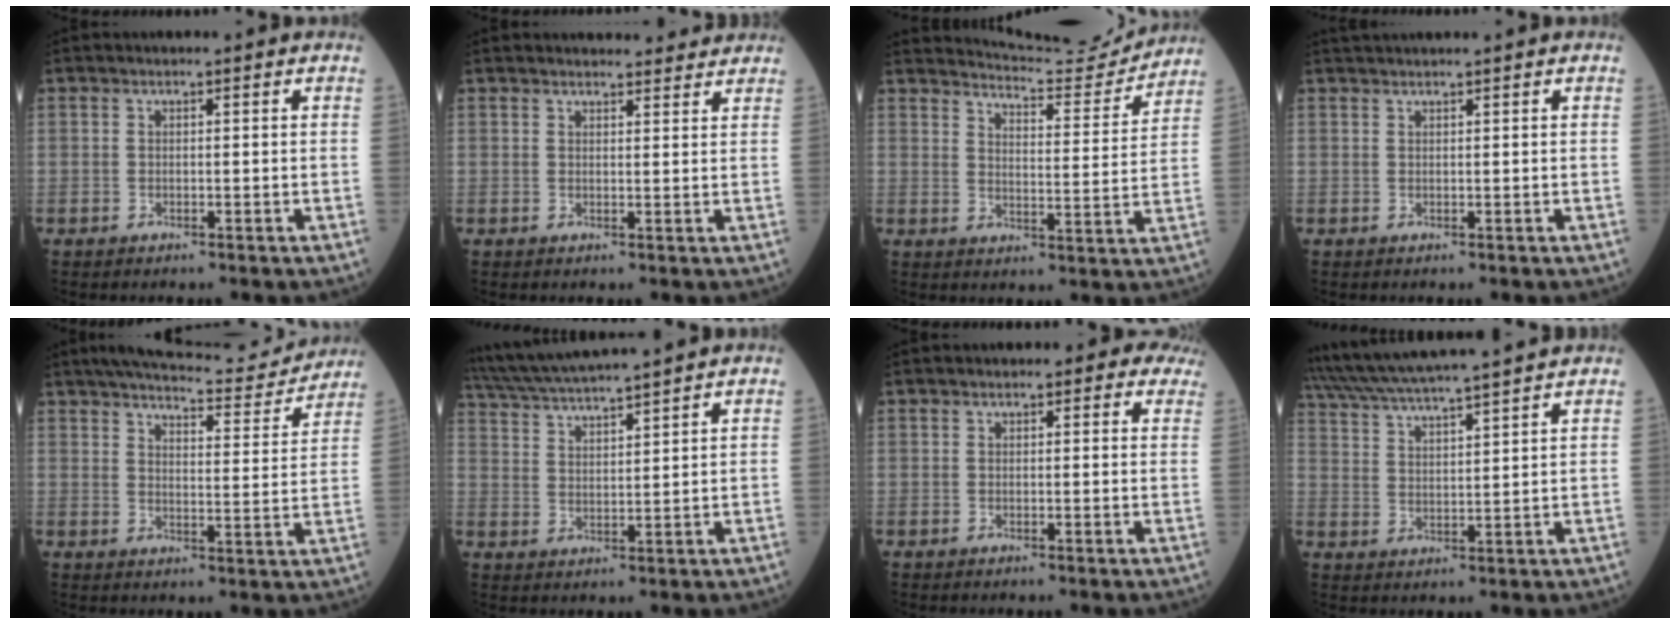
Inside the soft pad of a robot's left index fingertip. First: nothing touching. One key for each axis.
{"total": 8.6, "fx": 8.1, "fy": 1.9, "fz": 2.2, "tx": -0.018, "ty": 0.014, "tz": 0.089}
{"total": 11.4, "fx": 11.4, "fy": -0.4, "fz": 0.8, "tx": -0.020, "ty": -0.025, "tz": 0.156}
{"total": 3.3, "fx": 3.0, "fy": -0.5, "fz": 1.2, "tx": -0.011, "ty": 0.027, "tz": 0.054}
{"total": 15.8, "fx": 14.5, "fy": 2.7, "fz": 5.4, "tx": -0.071, "ty": 0.000, "tz": 0.185}
{"total": 12.2, "fx": 11.1, "fy": -0.7, "fz": 5.0, "tx": -0.102, "ty": 0.025, "tz": 0.193}
{"total": 2.9, "fx": 2.1, "fy": 1.3, "fz": 1.4, "tx": -0.005, "ty": 0.010, "tz": 0.017}
{"total": 16.0, "fx": 14.5, "fy": -0.6, "fz": 6.9, "tx": -0.136, "ty": 0.024, "tz": 0.230}